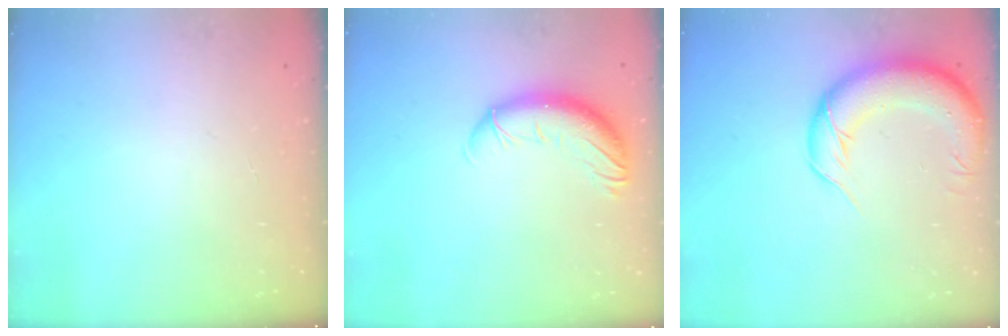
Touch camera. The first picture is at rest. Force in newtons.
{"total": 11.0, "press": 10.8, "slide": 1.9}
{"total": 13.7, "press": 13.3, "slide": 3.1}